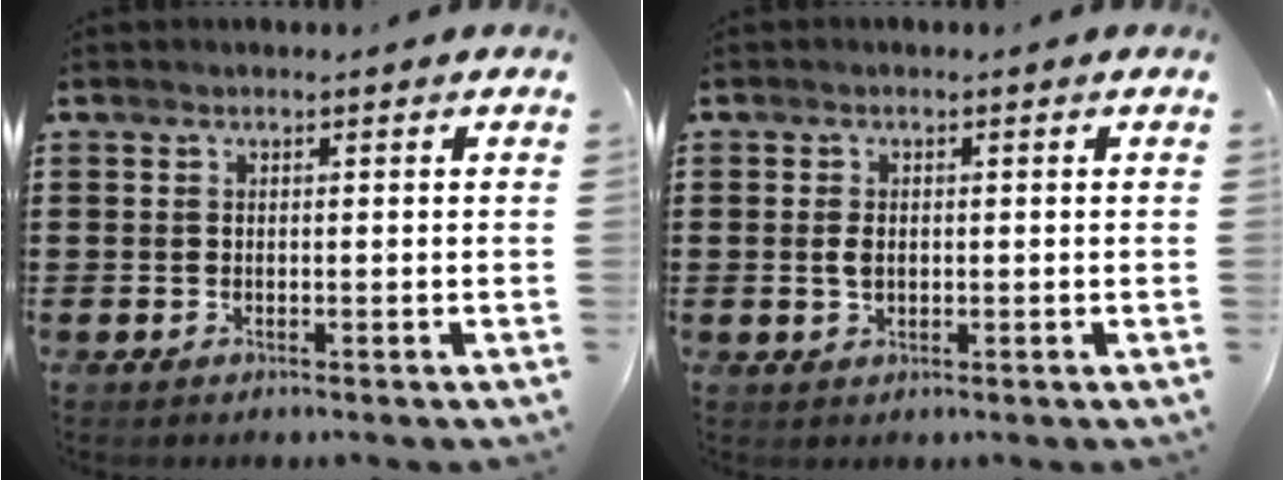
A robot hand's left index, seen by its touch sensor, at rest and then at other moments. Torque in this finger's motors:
{"motor_torque": [0.53, 0.39, 0.25, 0.02]}